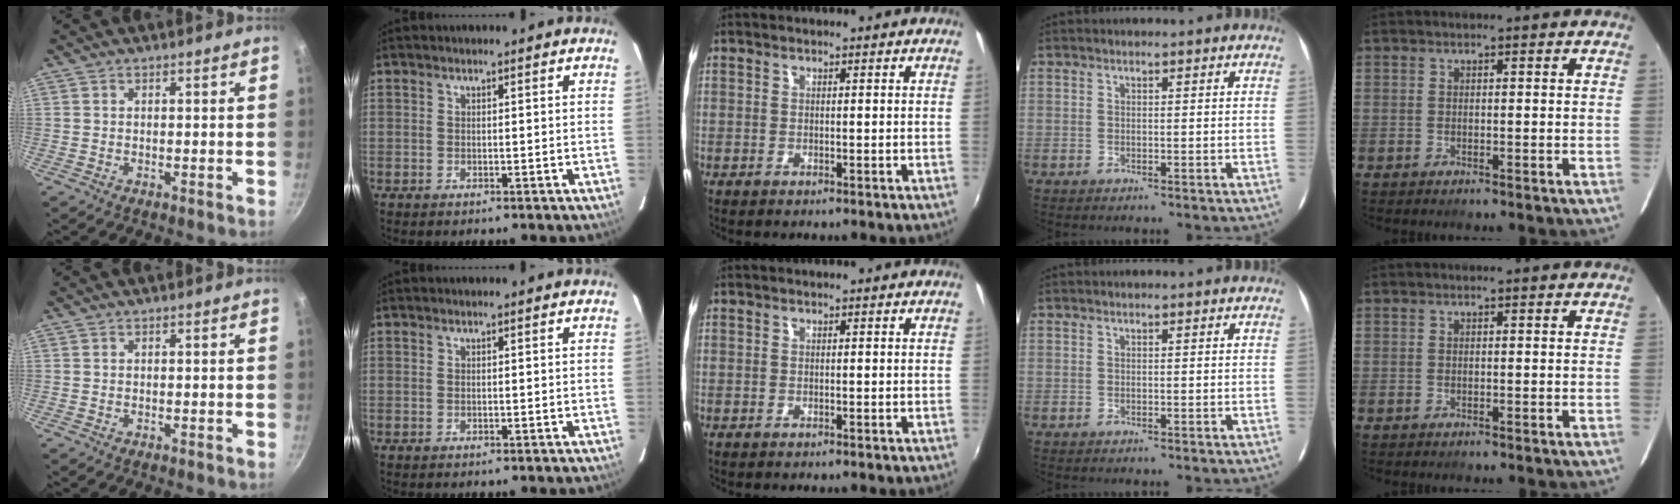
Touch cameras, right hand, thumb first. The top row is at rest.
{}